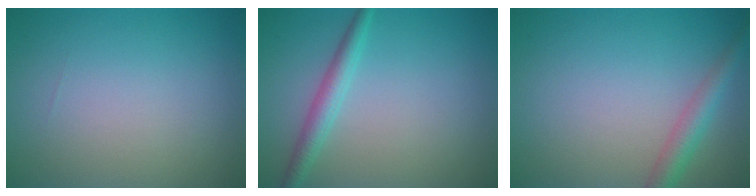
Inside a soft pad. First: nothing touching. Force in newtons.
{"total": 2.4, "press": 2.4, "slide": 0.1}
{"total": 2.8, "press": 2.8, "slide": 0.1}